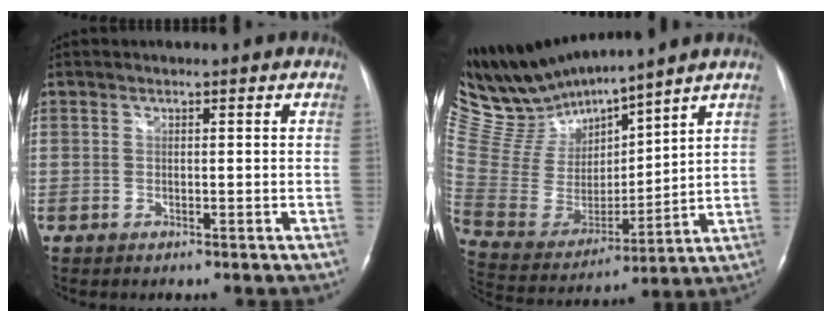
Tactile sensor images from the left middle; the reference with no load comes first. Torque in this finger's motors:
{"motor_torque": [-0.03, -0.93, -0.15, -0.02]}